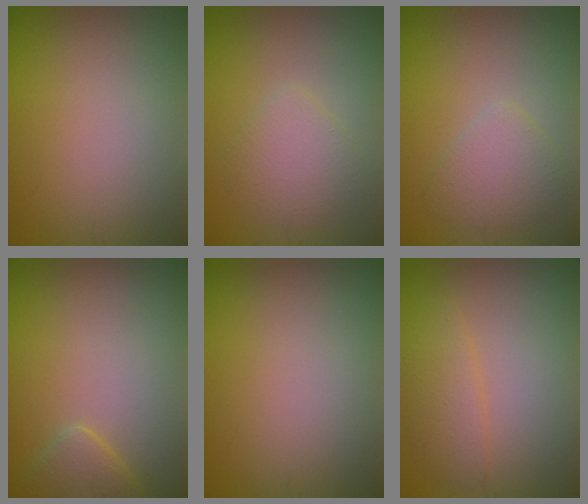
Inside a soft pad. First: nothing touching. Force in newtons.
{"total": 2.5, "press": 2.5, "slide": 0.2}
{"total": 2.5, "press": 2.5, "slide": 0.2}
{"total": 2.5, "press": 2.4, "slide": 0.2}
{"total": 0.0}
{"total": 2.3, "press": 2.3, "slide": 0.0}